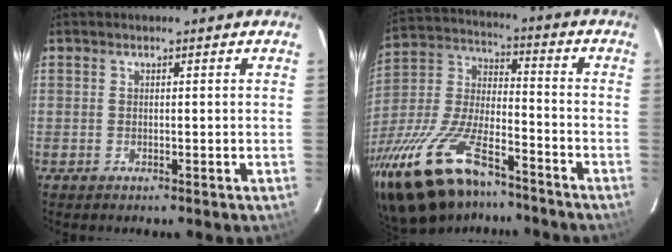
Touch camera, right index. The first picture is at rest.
{"total": 25.5, "force": [-18.0, 9.6, 15.4], "torque": [-0.323, -0.030, -0.310]}